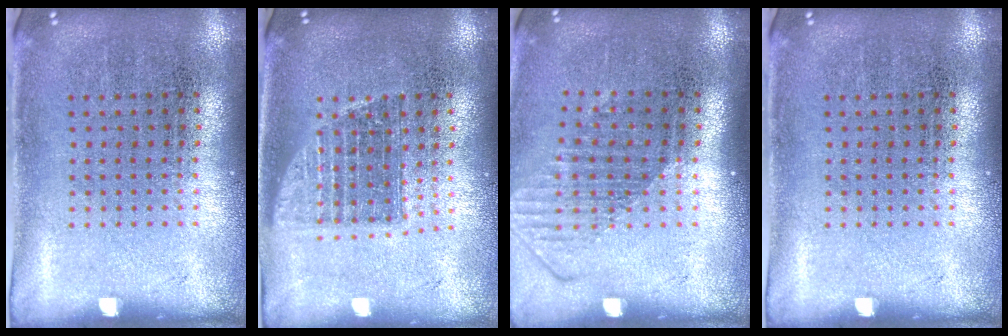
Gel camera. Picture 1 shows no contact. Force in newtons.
{"total": 1.3, "press": 1.1, "slide": 0.8}
{"total": 1.6, "press": 1.1, "slide": 1.1}
{"total": 0.0}